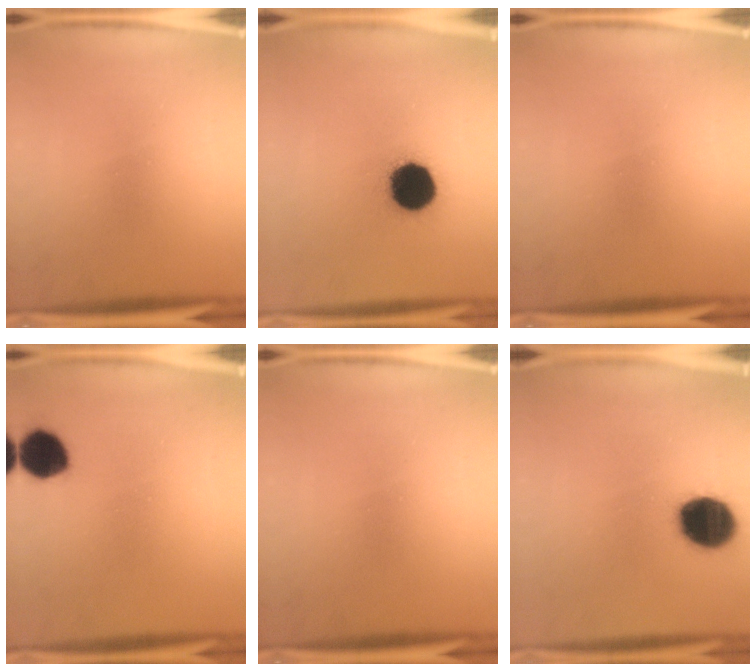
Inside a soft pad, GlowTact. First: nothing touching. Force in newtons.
{"total": 15.4}
{"total": 0.0}
{"total": 8.3}
{"total": 0.0}
{"total": 15.2}